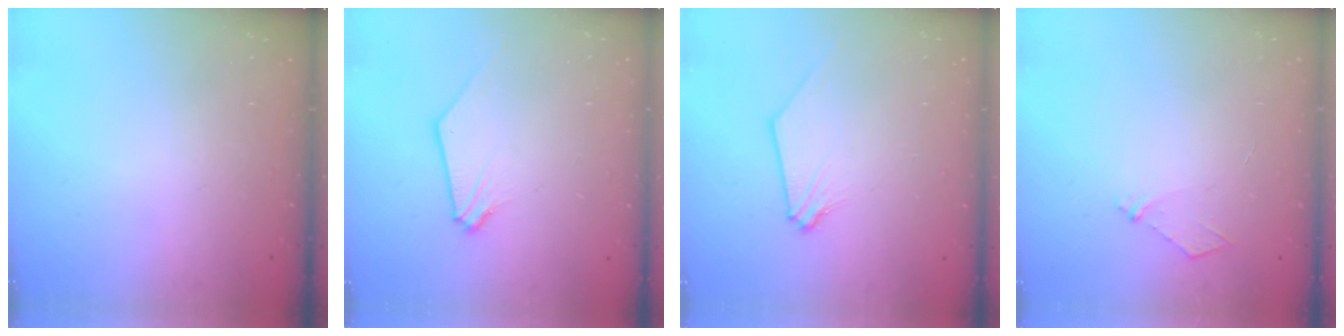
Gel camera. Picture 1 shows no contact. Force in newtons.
{"total": 0.0}
{"total": 0.0}
{"total": 4.7, "press": 4.6, "slide": 0.7}